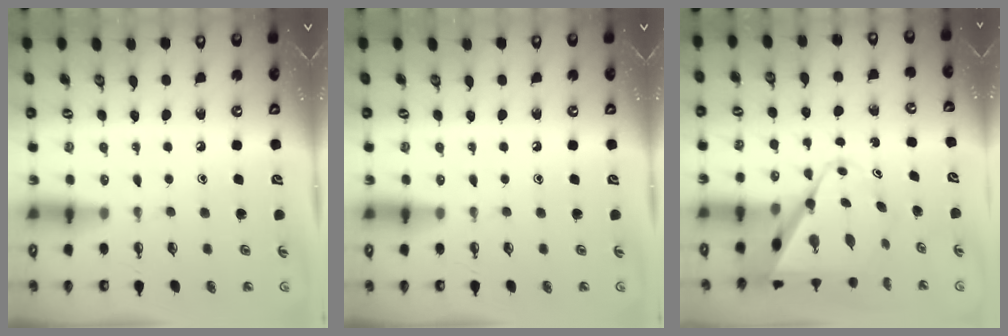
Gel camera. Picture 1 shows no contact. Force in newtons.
{"total": 0.0}
{"total": 11.5, "press": 11.5, "slide": 0.7}